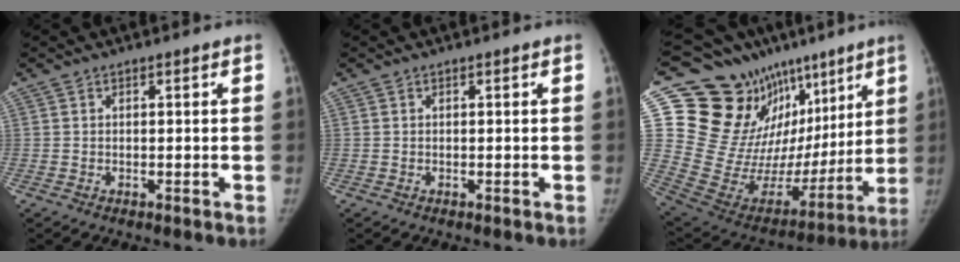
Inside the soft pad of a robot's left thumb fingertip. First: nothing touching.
{"total": 0.0}
{"total": 28.7, "force": [14.5, 17.8, 17.2], "torque": [-0.218, -0.020, 0.248]}